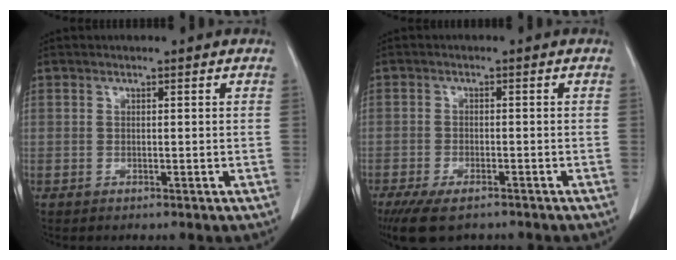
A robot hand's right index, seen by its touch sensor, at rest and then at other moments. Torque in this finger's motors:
{"motor_torque": [1.03, -0.89, 0.35, 0.11]}